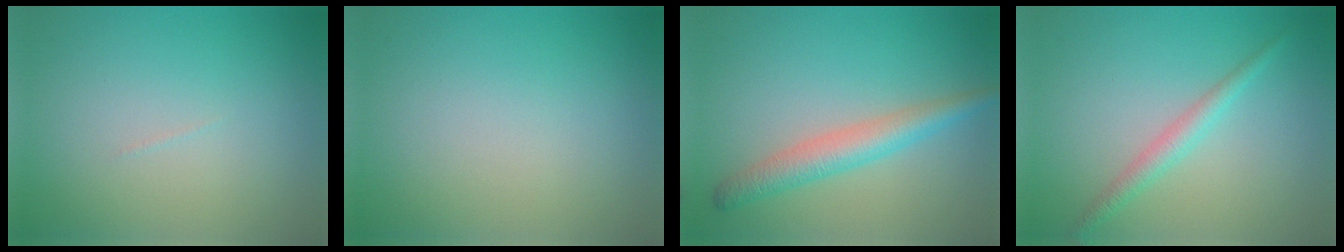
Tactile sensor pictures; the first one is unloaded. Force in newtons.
{"total": 0.0}
{"total": 3.8, "press": 3.8, "slide": 0.3}
{"total": 2.0, "press": 2.0, "slide": 0.1}